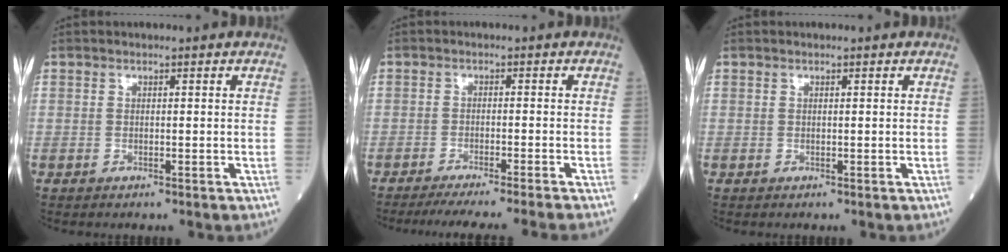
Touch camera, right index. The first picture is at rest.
{"total": 12.4, "force": [-11.1, -1.8, 5.2], "torque": [-0.045, -0.032, -0.156]}
{"total": 0.0}